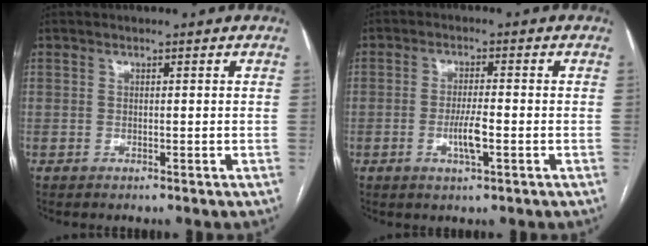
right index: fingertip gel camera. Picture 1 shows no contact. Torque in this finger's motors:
{"motor_torque": [0.99, -0.09, 0.50, 0.07]}